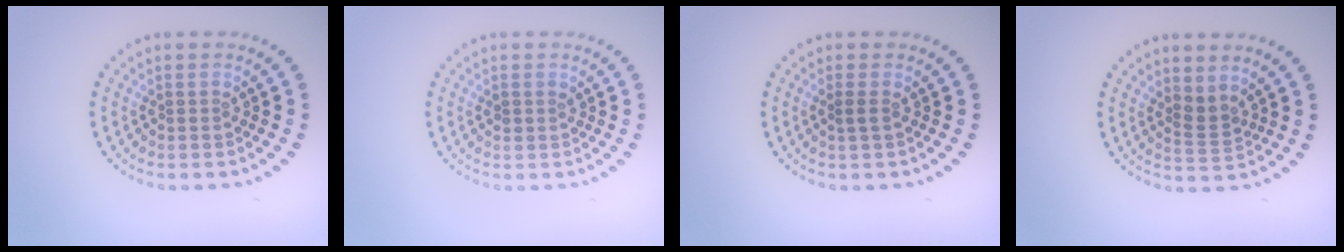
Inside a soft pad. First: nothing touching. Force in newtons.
{"total": 0.8, "press": 0.8, "slide": 0.2}
{"total": 0.6, "press": 0.6, "slide": 0.1}
{"total": 1.8, "press": 1.3, "slide": 1.3}